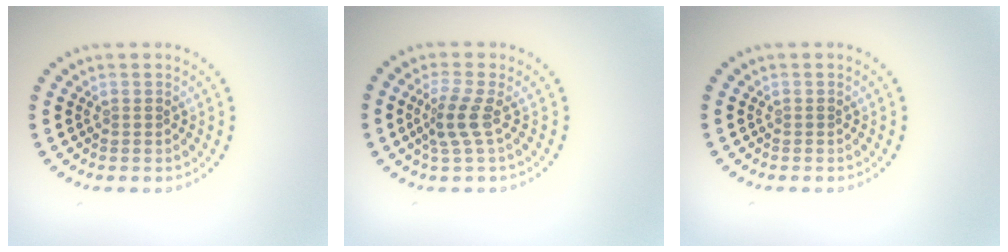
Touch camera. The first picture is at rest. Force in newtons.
{"total": 2.4, "press": 1.8, "slide": 1.5}
{"total": 0.0}